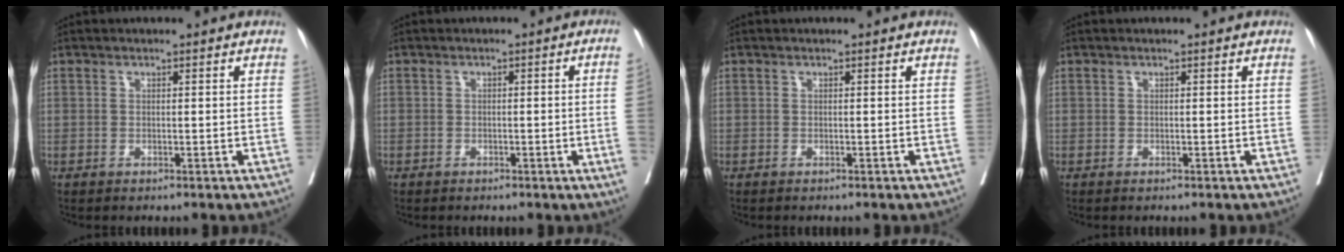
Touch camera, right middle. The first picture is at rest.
{"total": 3.2, "force": [-0.8, -0.8, 3.0], "torque": [-0.040, 0.001, -0.009]}
{"total": 0.0}
{"total": 0.0}